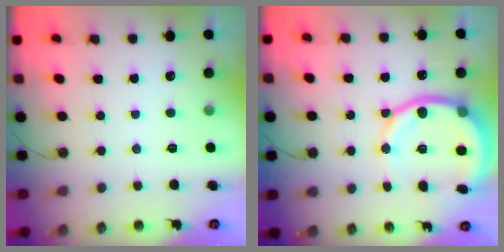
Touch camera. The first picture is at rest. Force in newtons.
{"total": 13.5, "press": 13.4, "slide": 1.7}